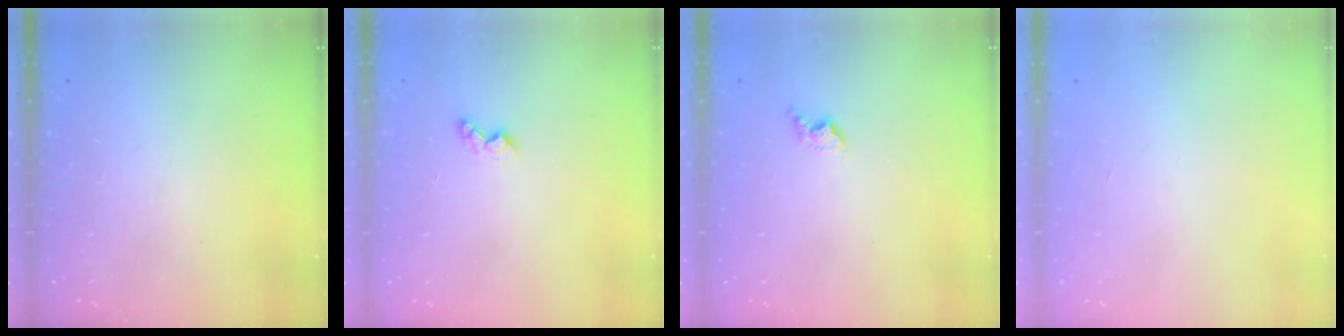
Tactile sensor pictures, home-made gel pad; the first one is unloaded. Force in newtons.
{"total": 3.8, "press": 3.7, "slide": 0.7}
{"total": 4.4, "press": 4.4, "slide": 0.8}
{"total": 0.0}